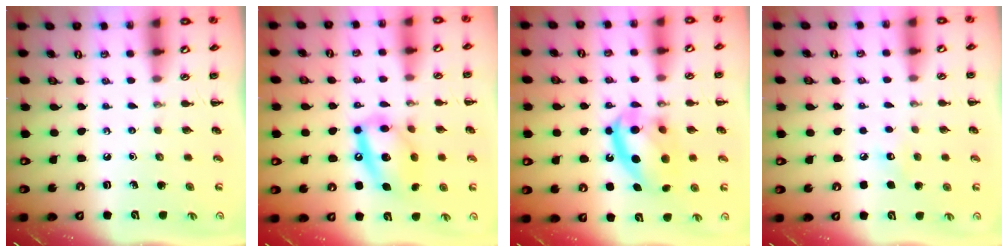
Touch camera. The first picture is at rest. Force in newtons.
{"total": 16.0, "press": 15.8, "slide": 2.5}
{"total": 15.5, "press": 15.1, "slide": 3.5}
{"total": 4.7, "press": 4.6, "slide": 1.1}